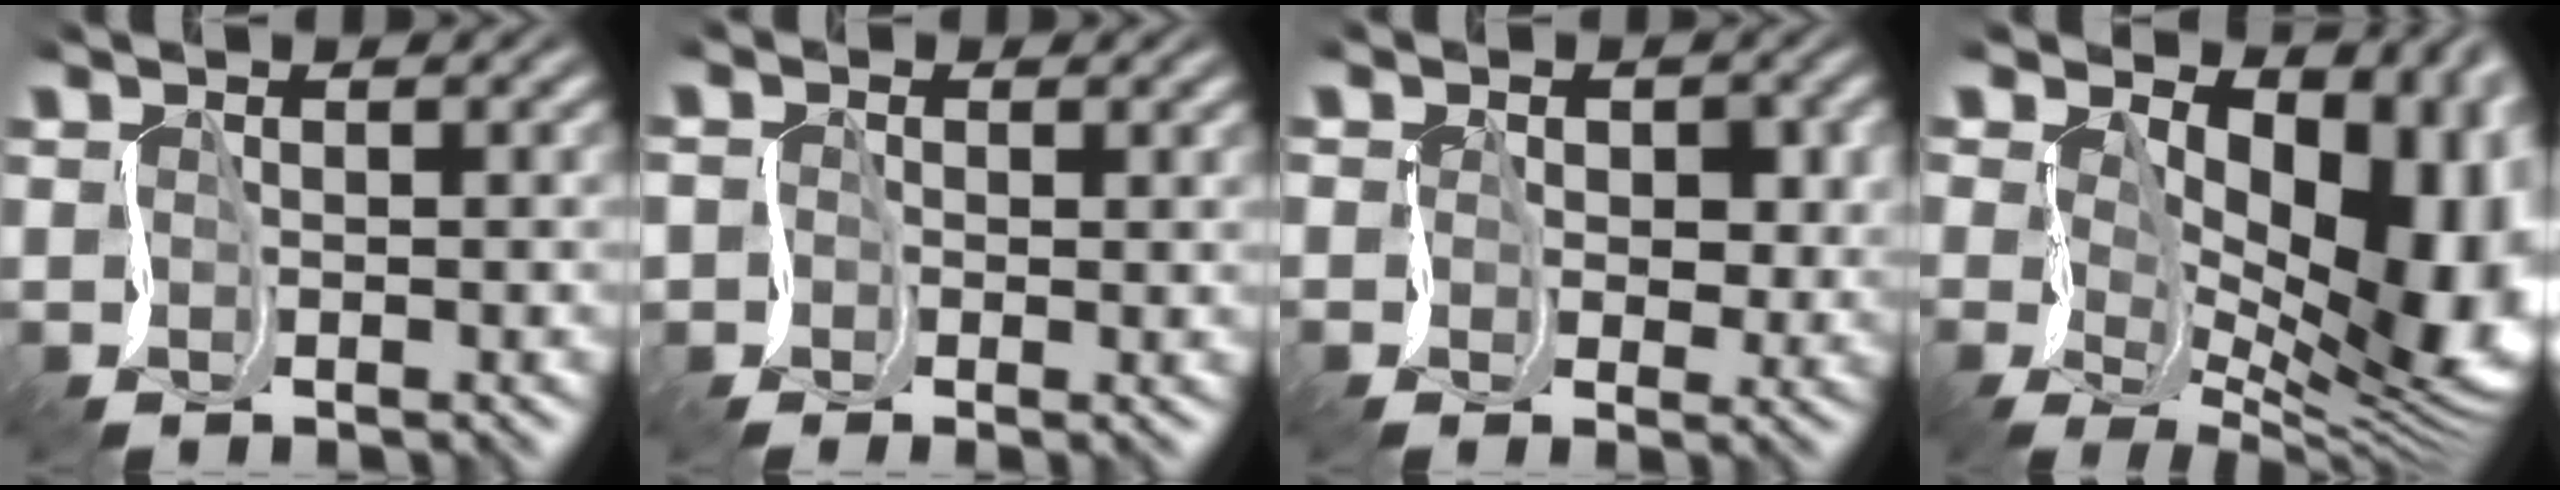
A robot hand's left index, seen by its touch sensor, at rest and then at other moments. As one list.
[{"total": 1.8, "force": [-0.8, -0.4, -1.6], "torque": [0.035, -0.011, -0.023]}, {"total": 1.0, "force": [-0.1, 1.0, 0.0], "torque": [0.000, -0.014, -0.010]}, {"total": 11.6, "force": [1.5, 6.3, 9.6], "torque": [-0.118, -0.029, 0.027]}]